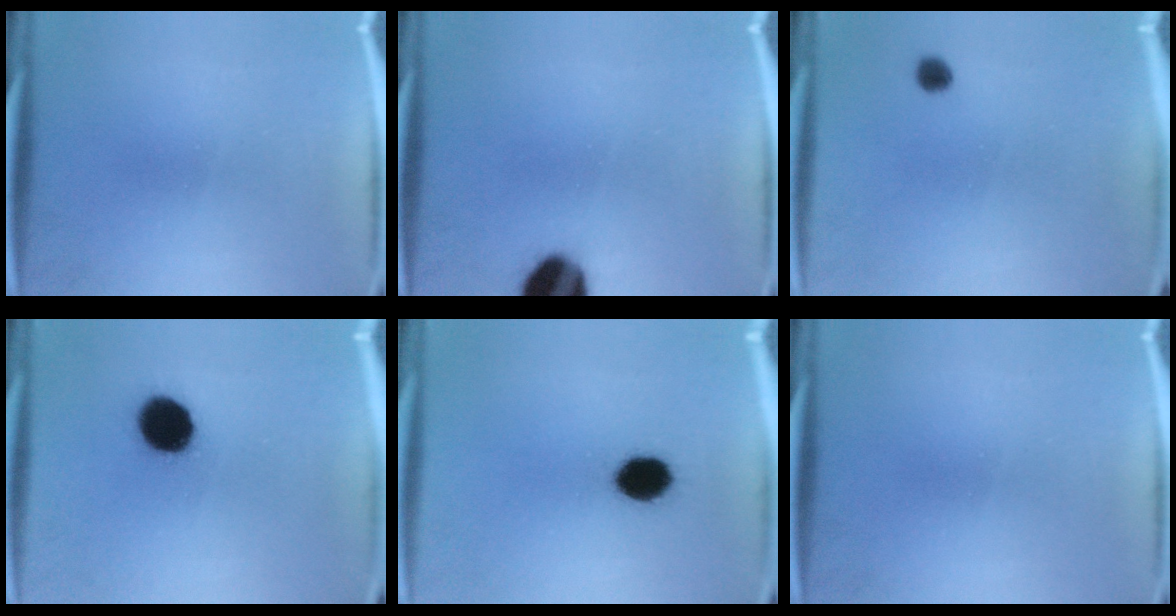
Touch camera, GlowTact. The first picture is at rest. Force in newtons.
{"total": 12.7}
{"total": 1.8}
{"total": 11.8}
{"total": 8.2}
{"total": 0.0}